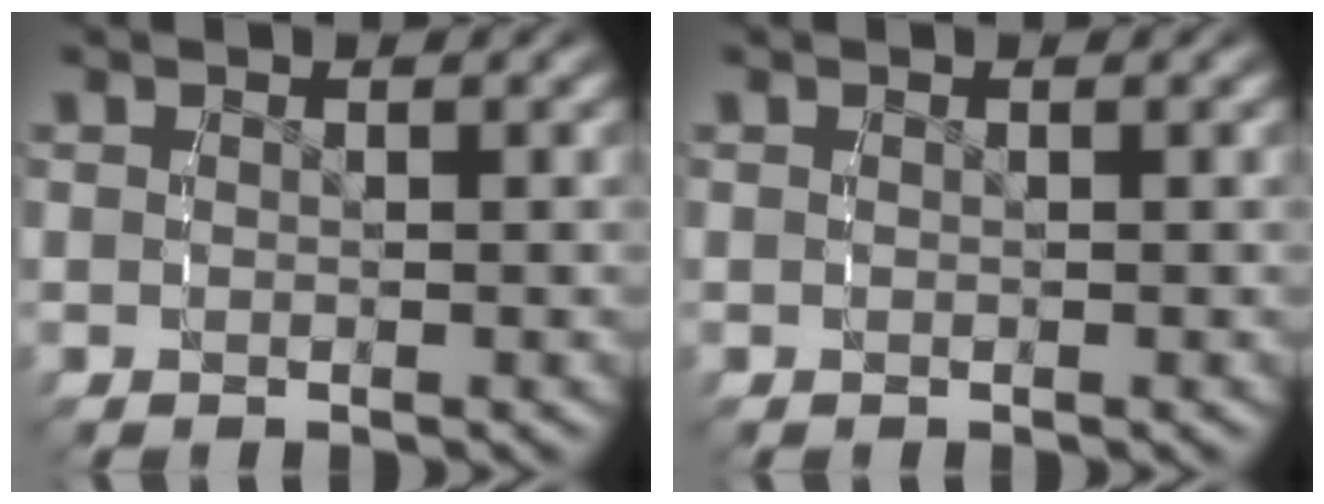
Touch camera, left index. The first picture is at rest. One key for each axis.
{"total": 0.0}